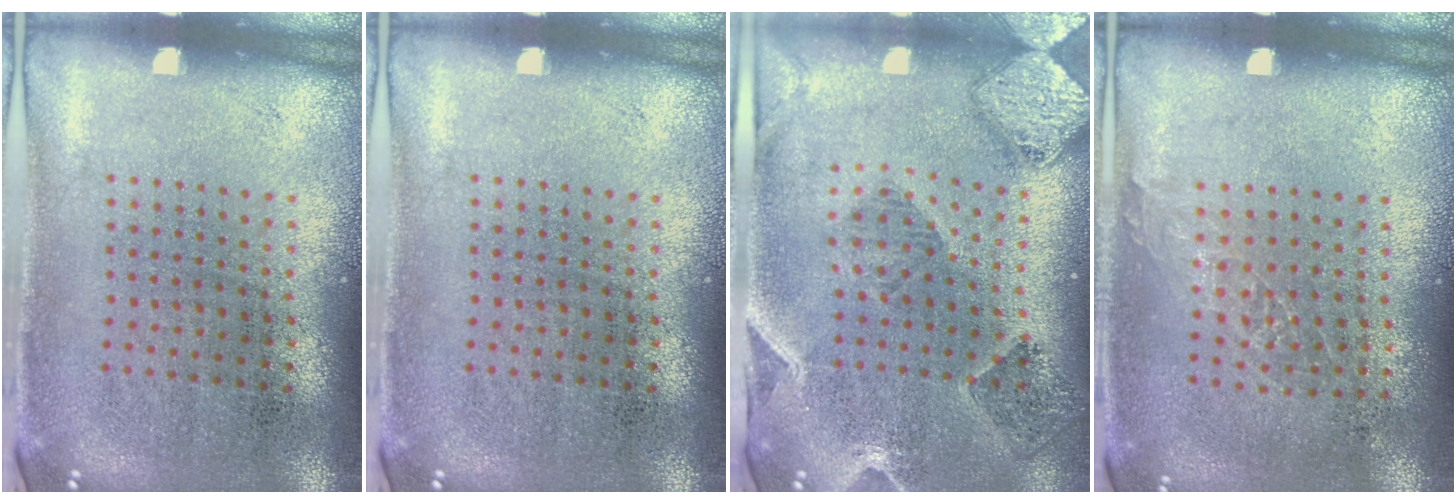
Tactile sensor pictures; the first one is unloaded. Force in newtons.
{"total": 0.0}
{"total": 1.6, "press": 1.5, "slide": 0.4}
{"total": 0.8, "press": 0.8, "slide": 0.3}